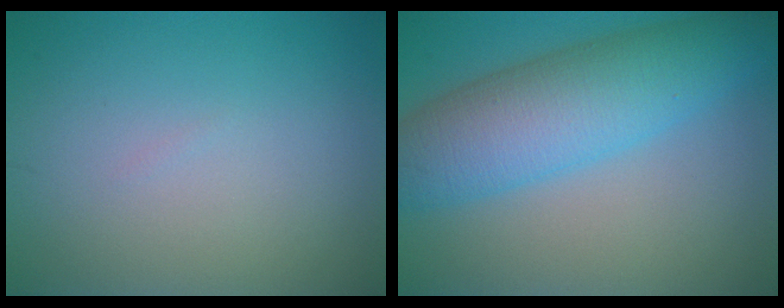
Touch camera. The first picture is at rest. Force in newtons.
{"total": 8.4, "press": 8.4, "slide": 0.2}